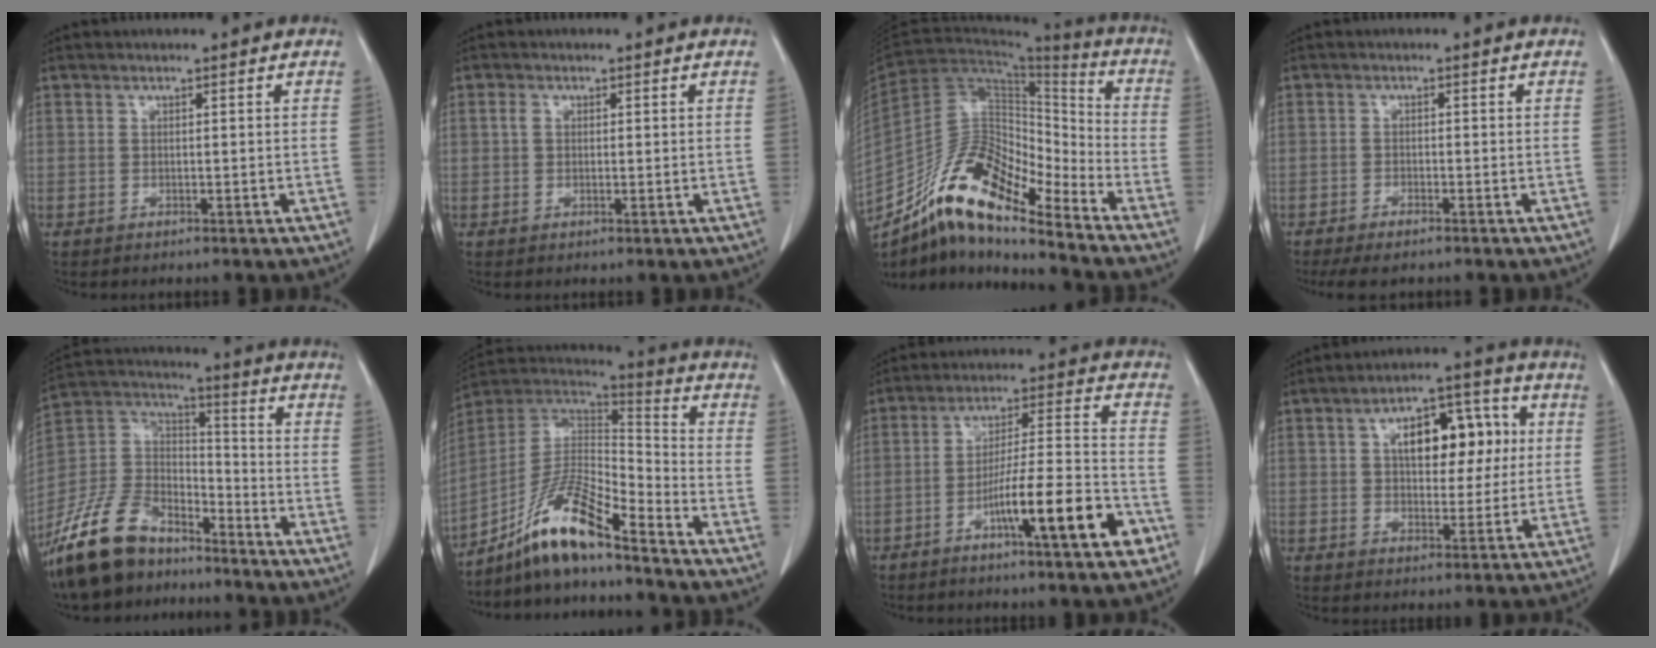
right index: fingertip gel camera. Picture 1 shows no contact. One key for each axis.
{"total": 1.7, "fx": 0.4, "fy": 1.2, "fz": 1.1, "tx": -0.025, "ty": 0.005, "tz": 0.006}
{"total": 14.5, "fx": -11.5, "fy": 3.6, "fz": 8.0, "tx": -0.140, "ty": 0.043, "tz": -0.206}
{"total": 3.7, "fx": -2.8, "fy": 1.1, "fz": 2.0, "tx": -0.033, "ty": -0.006, "tz": -0.045}
{"total": 15.6, "fx": -12.1, "fy": 7.4, "fz": 6.5, "tx": -0.141, "ty": 0.025, "tz": -0.231}
{"total": 13.0, "fx": -9.6, "fy": 1.6, "fz": 8.5, "tx": -0.161, "ty": 0.017, "tz": -0.177}
{"total": 14.6, "fx": -6.6, "fy": 0.9, "fz": 12.9, "tx": -0.208, "ty": 0.003, "tz": -0.105}
{"total": 11.7, "fx": 2.6, "fy": 6.0, "fz": 9.7, "tx": -0.138, "ty": 0.033, "tz": 0.040}